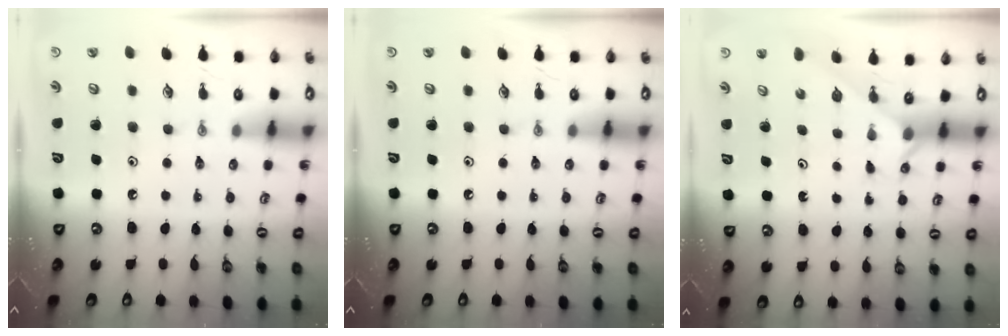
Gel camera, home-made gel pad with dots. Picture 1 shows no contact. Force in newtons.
{"total": 0.0}
{"total": 1.2, "press": 1.2, "slide": 0.2}